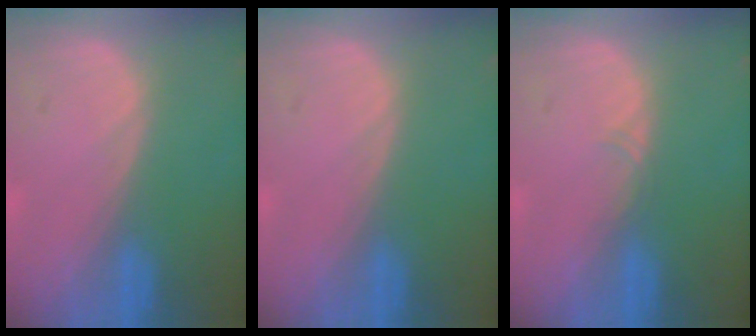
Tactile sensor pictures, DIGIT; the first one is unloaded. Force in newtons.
{"total": 0.0}
{"total": 0.9, "press": 0.8, "slide": 0.2}